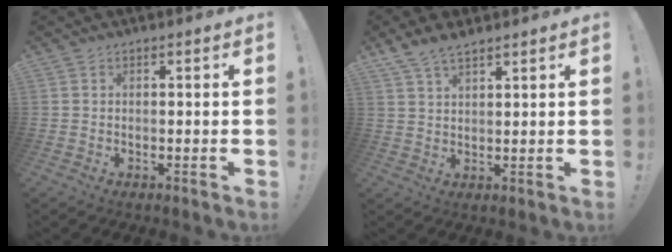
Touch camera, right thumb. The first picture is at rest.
{"total": 5.5, "force": [4.5, 1.9, 2.5], "torque": [-0.050, -0.019, 0.086]}